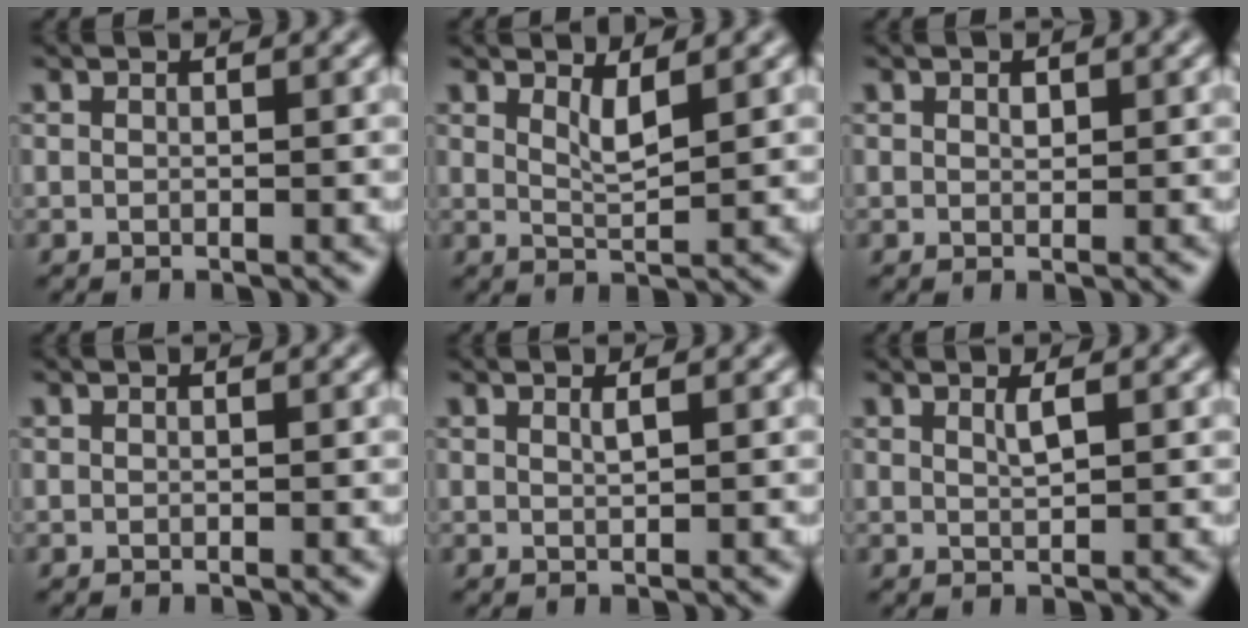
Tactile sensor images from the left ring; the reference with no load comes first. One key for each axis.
{"total": 2.0, "fx": 1.2, "fy": 0.4, "fz": 1.5, "tx": -0.027, "ty": -0.007, "tz": 0.022}
{"total": 0.7, "fx": 0.3, "fy": 0.4, "fz": 0.4, "tx": -0.007, "ty": -0.001, "tz": 0.005}
{"total": 0.0}
{"total": 0.7, "fx": 0.4, "fy": 0.1, "fz": 0.6, "tx": -0.008, "ty": 0.000, "tz": 0.007}
{"total": 1.1, "fx": 0.6, "fy": 0.2, "fz": 0.9, "tx": -0.016, "ty": 0.000, "tz": 0.010}